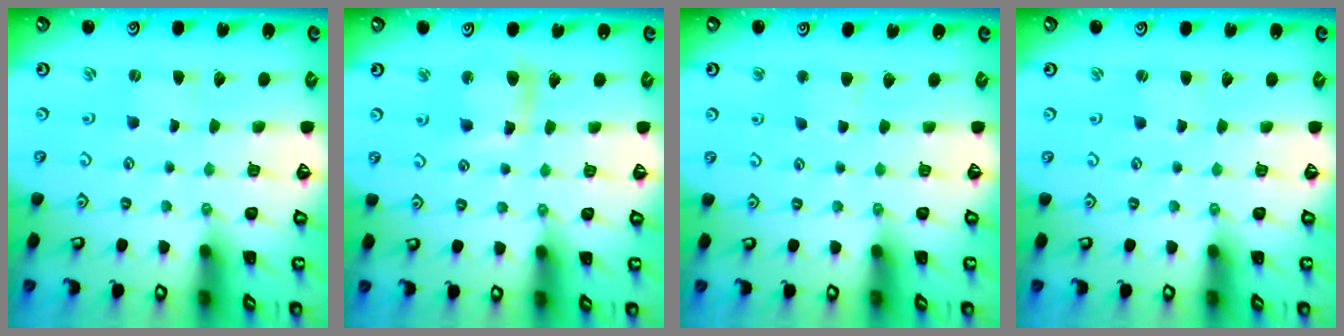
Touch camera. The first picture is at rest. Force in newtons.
{"total": 8.4, "press": 8.3, "slide": 1.3}
{"total": 2.7, "press": 2.7, "slide": 0.4}
{"total": 1.6, "press": 1.5, "slide": 0.3}